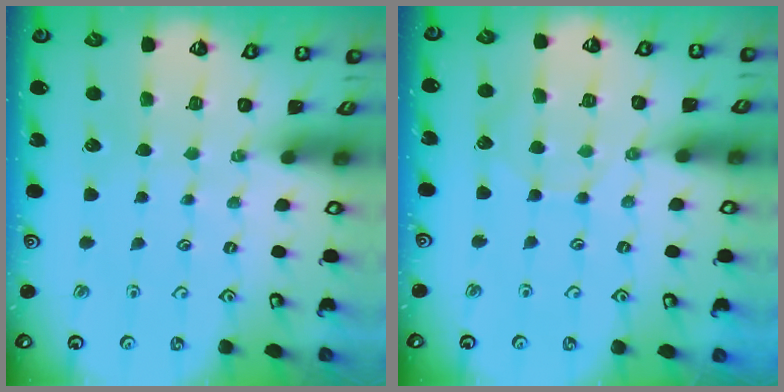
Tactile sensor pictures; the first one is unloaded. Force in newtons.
{"total": 5.2, "press": 5.1, "slide": 0.6}